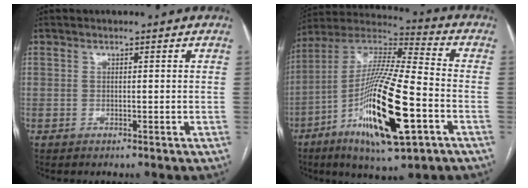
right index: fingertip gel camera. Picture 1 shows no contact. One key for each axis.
{"total": 21.2, "fx": -7.4, "fy": 3.2, "fz": 19.6, "tx": -0.387, "ty": -0.022, "tz": -0.131}